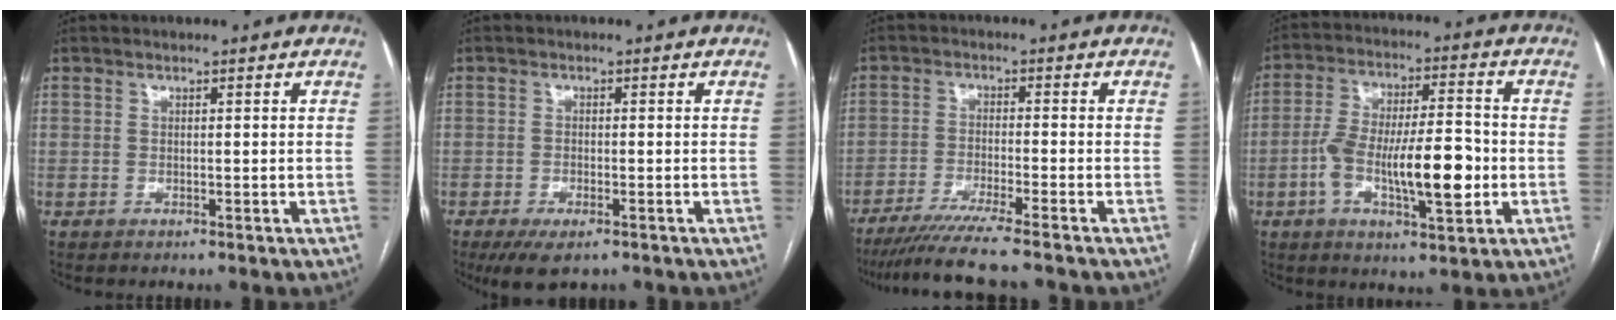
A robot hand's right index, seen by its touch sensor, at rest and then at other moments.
{"total": 4.8, "force": [-3.1, 1.7, 3.2], "torque": [-0.058, -0.009, -0.046]}
{"total": 9.8, "force": [-8.3, -1.3, 5.1], "torque": [-0.065, -0.032, -0.133]}
{"total": 14.2, "force": [-3.1, 3.7, 13.3], "torque": [-0.238, 0.013, -0.049]}